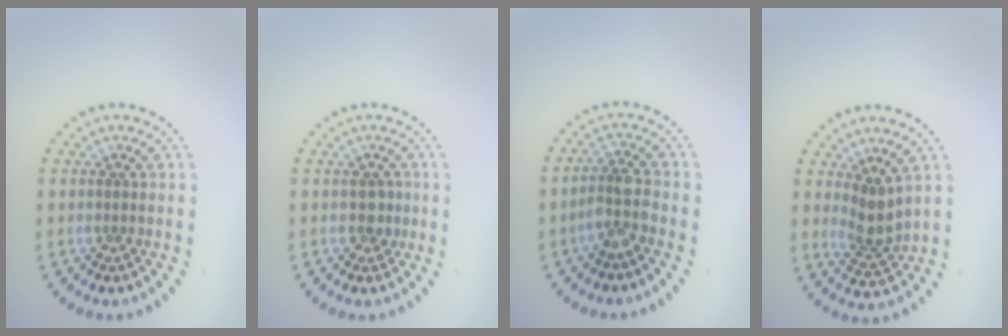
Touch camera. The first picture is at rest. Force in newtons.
{"total": 1.2, "press": 1.1, "slide": 0.4}
{"total": 2.5, "press": 2.1, "slide": 1.3}
{"total": 2.8, "press": 2.1, "slide": 1.9}